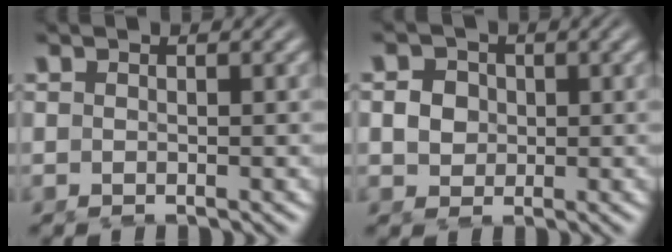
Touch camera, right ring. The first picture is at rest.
{"total": 2.0, "force": [0.4, 1.8, 0.8], "torque": [-0.018, -0.011, 0.016]}